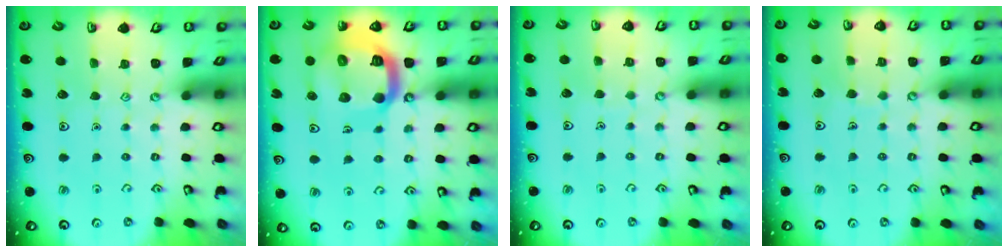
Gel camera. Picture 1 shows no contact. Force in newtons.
{"total": 19.8, "press": 19.7, "slide": 2.1}
{"total": 1.7, "press": 1.7, "slide": 0.1}
{"total": 1.8, "press": 1.8, "slide": 0.0}